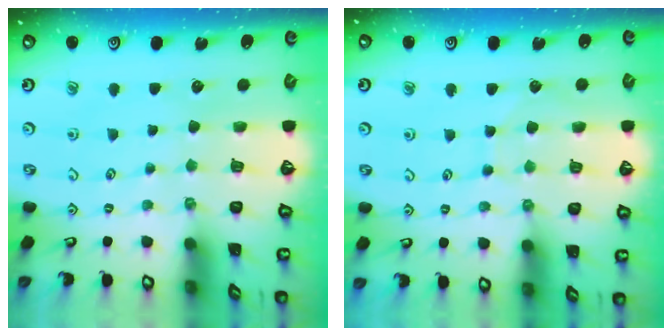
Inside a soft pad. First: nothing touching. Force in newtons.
{"total": 4.7, "press": 4.6, "slide": 0.6}